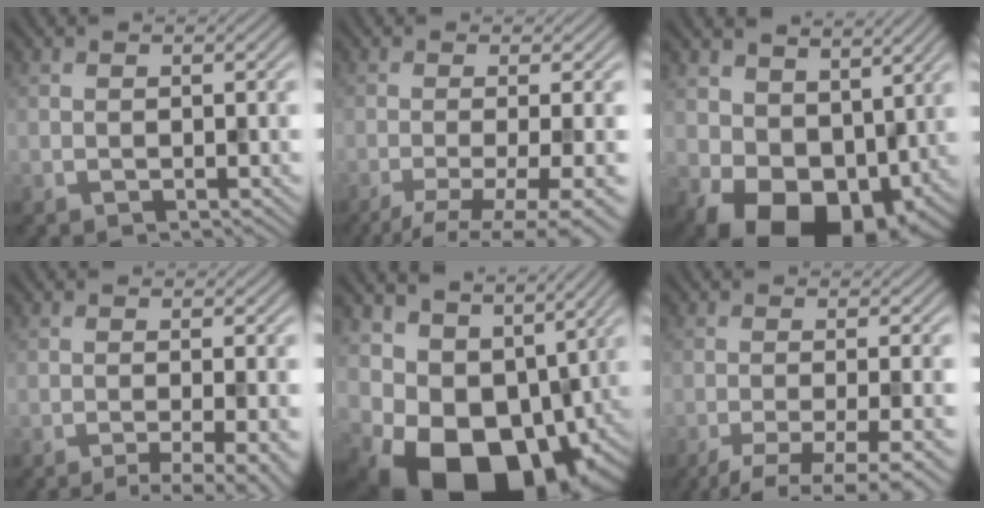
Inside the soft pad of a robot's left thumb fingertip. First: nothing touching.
{"total": 7.3, "force": [-3.2, 1.8, 6.4], "torque": [-0.092, -0.008, -0.047]}
{"total": 12.1, "force": [0.8, 8.9, 8.1], "torque": [-0.147, -0.038, 0.031]}
{"total": 5.9, "force": [-3.3, 1.2, 4.8], "torque": [-0.055, 0.001, -0.049]}
{"total": 15.2, "force": [-1.8, 11.0, 10.3], "torque": [-0.173, -0.038, -0.008]}
{"total": 6.4, "force": [-3.5, 1.4, 5.2], "torque": [-0.072, -0.004, -0.061]}